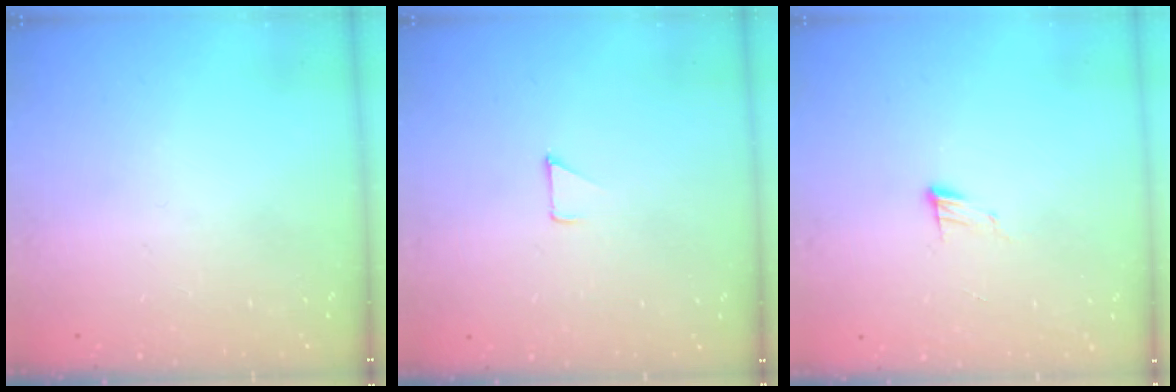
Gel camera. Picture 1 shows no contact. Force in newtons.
{"total": 2.9, "press": 2.8, "slide": 0.3}
{"total": 5.1, "press": 5.1, "slide": 0.5}